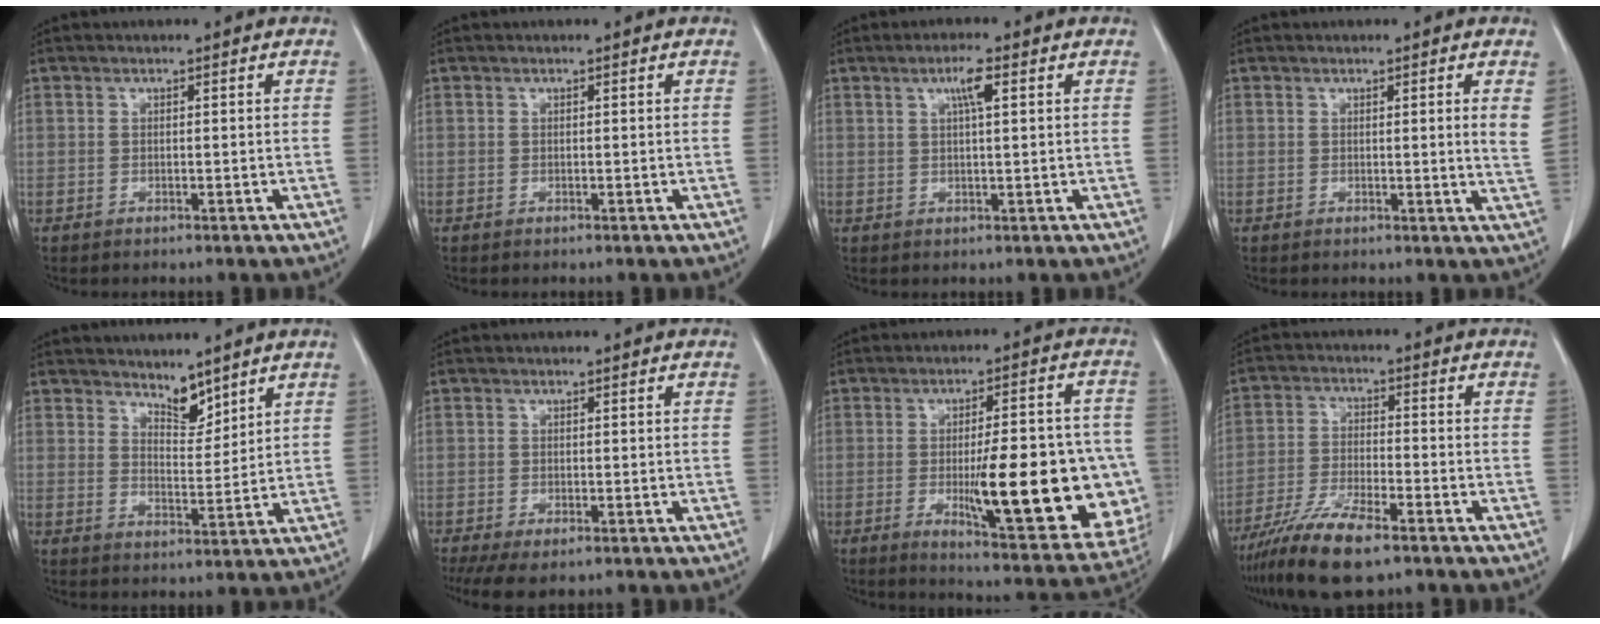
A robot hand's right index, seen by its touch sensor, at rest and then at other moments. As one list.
[{"total": 0.0}, {"total": 3.3, "force": [1.3, 0.1, 3.0], "torque": [-0.056, 0.003, 0.023]}, {"total": 2.8, "force": [1.0, -0.4, 2.6], "torque": [-0.037, -0.007, 0.009]}, {"total": 4.2, "force": [3.7, 1.4, 1.4], "torque": [-0.024, -0.005, 0.070]}, {"total": 6.5, "force": [-4.8, 2.1, 3.9], "torque": [-0.061, -0.016, -0.074]}, {"total": 21.9, "force": [-3.9, 4.6, 21.0], "torque": [-0.214, 0.004, -0.034]}, {"total": 10.7, "force": [-7.6, 1.7, 7.4], "torque": [-0.143, -0.024, -0.137]}]